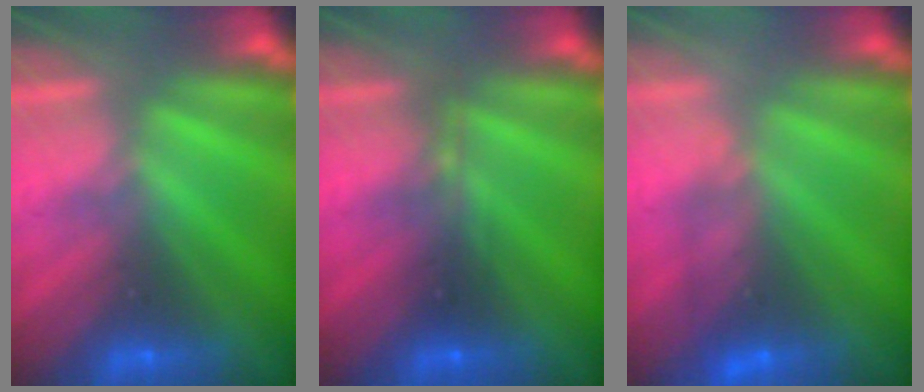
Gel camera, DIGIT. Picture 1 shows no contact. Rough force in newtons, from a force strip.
{"total": 2.3}
{"total": 4.7}